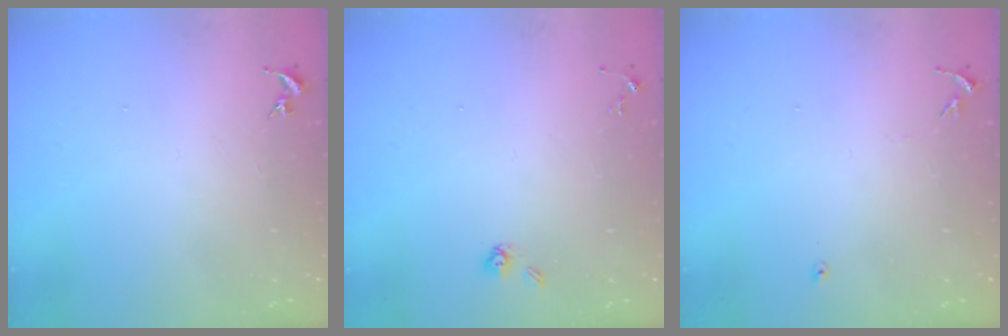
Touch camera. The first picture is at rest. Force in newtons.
{"total": 3.8, "press": 3.4, "slide": 1.7}
{"total": 5.7, "press": 5.7, "slide": 0.7}